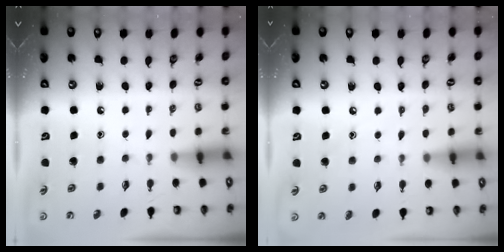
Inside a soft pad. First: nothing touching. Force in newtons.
{"total": 4.3, "press": 4.3, "slide": 0.5}